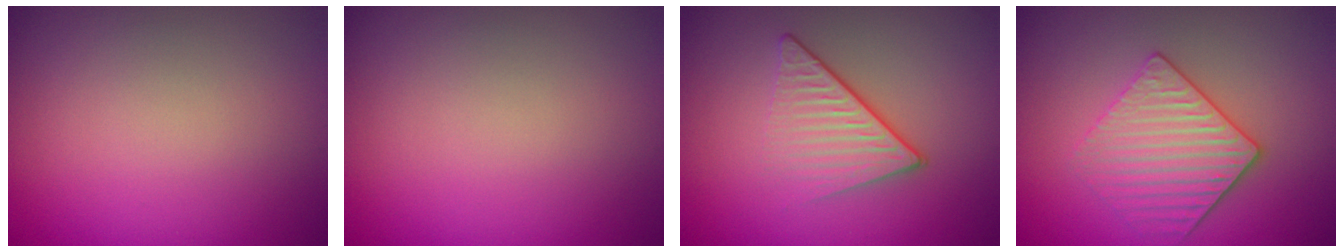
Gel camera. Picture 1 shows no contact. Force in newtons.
{"total": 0.0}
{"total": 4.2, "press": 2.7, "slide": 3.2}
{"total": 3.4, "press": 3.2, "slide": 1.2}